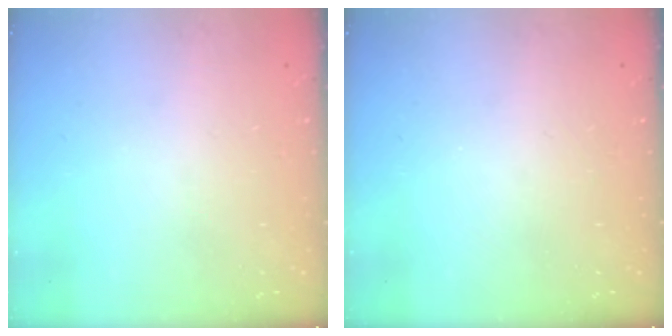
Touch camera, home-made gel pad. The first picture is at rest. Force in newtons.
{"total": 0.0}